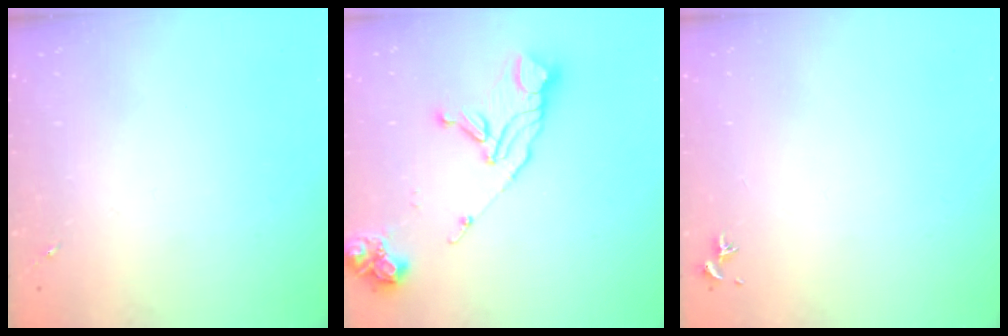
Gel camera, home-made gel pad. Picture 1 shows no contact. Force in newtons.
{"total": 14.7, "press": 14.6, "slide": 1.7}
{"total": 0.8, "press": 0.7, "slide": 0.3}